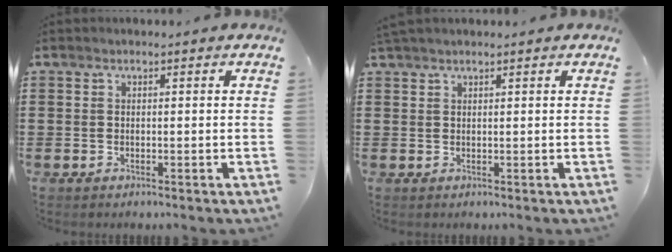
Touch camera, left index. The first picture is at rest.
{"total": 1.1, "force": [1.0, 0.2, 0.5], "torque": [-0.011, 0.001, 0.019]}